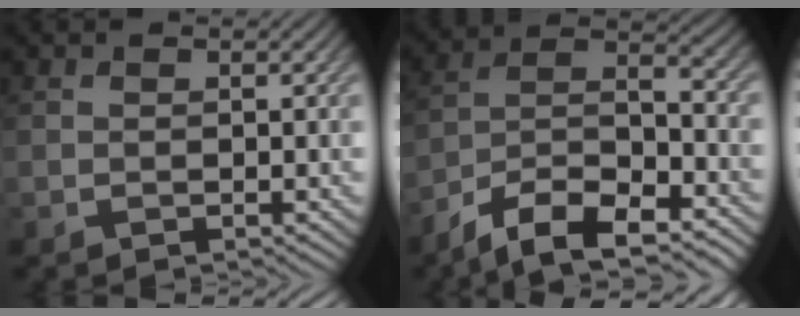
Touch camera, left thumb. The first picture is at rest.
{"total": 11.3, "force": [-7.9, 4.0, 6.9], "torque": [-0.122, -0.004, -0.159]}